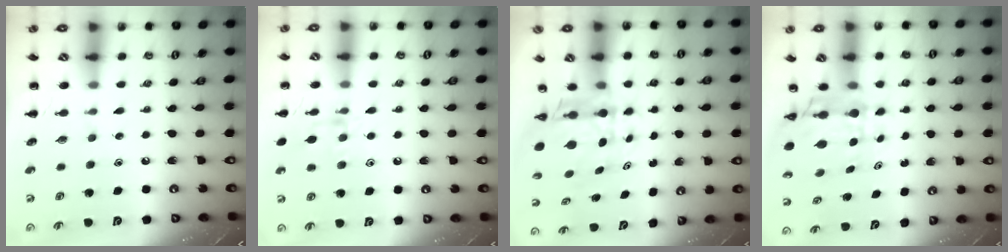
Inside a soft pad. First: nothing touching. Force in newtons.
{"total": 8.5, "press": 8.5, "slide": 0.9}
{"total": 6.7, "press": 6.5, "slide": 1.9}
{"total": 6.4, "press": 5.9, "slide": 2.4}